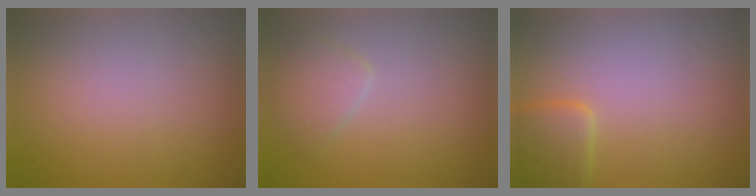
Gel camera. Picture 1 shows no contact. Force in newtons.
{"total": 2.0, "press": 2.0, "slide": 0.1}
{"total": 2.5, "press": 2.5, "slide": 0.1}